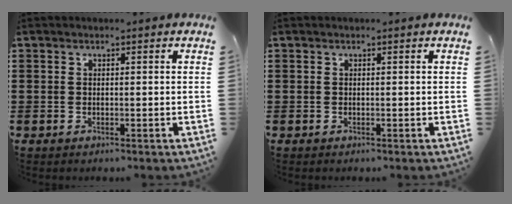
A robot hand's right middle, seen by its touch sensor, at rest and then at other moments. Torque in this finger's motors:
{"motor_torque": [0.01, -0.01, 0.00, 0.01]}